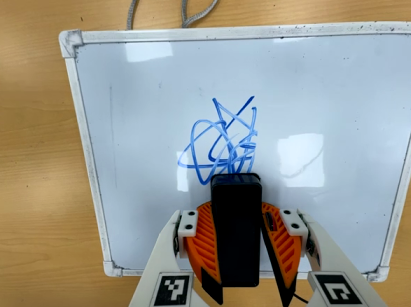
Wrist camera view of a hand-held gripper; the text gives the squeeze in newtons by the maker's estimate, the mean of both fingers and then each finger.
{"total": 9.7, "left": 9.3, "right": 10.1}